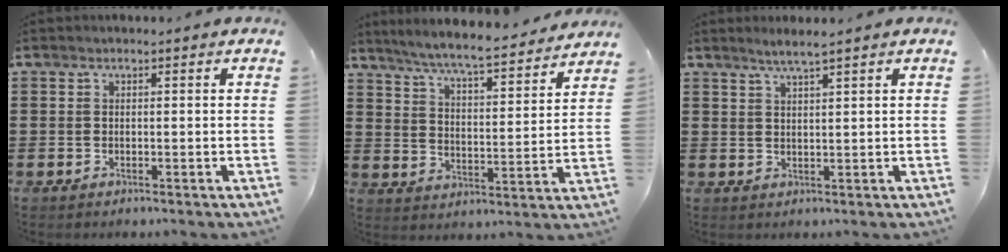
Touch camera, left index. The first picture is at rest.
{"total": 6.4, "force": [6.0, -0.5, 2.2], "torque": [-0.067, -0.042, 0.099]}
{"total": 2.4, "force": [1.9, -0.2, 1.4], "torque": [-0.030, 0.002, 0.035]}